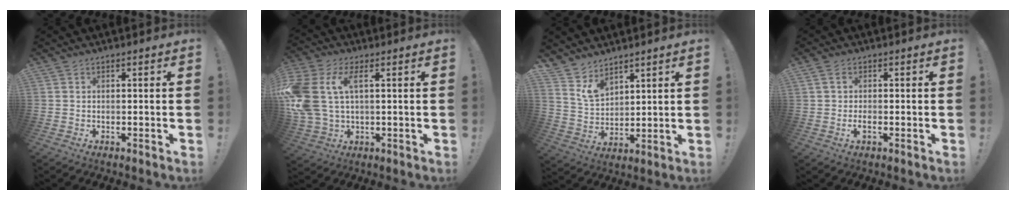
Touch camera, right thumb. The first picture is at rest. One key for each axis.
{"total": 13.0, "fx": 3.4, "fy": 7.4, "fz": 10.1, "tx": -0.233, "ty": -0.007, "tz": 0.065}
{"total": 7.8, "fx": 6.2, "fy": 4.2, "fz": 2.3, "tx": -0.041, "ty": -0.048, "tz": 0.119}
{"total": 2.7, "fx": -0.3, "fy": 1.2, "fz": 2.4, "tx": -0.042, "ty": -0.001, "tz": -0.008}